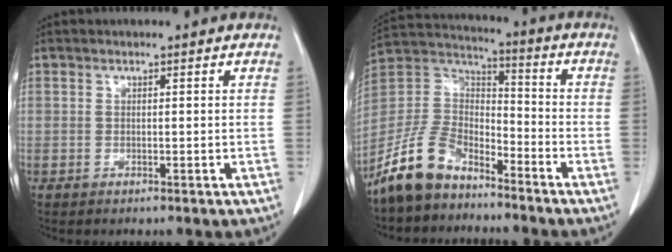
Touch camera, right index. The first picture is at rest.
{"total": 11.4, "force": [-8.8, 5.2, 4.9], "torque": [-0.115, 0.020, -0.179]}